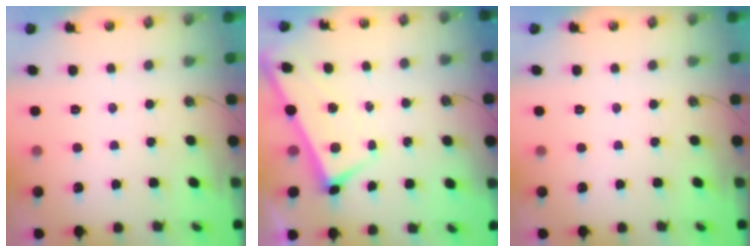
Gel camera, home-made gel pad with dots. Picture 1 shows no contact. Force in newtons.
{"total": 1.8, "press": 1.8, "slide": 0.2}
{"total": 0.0}